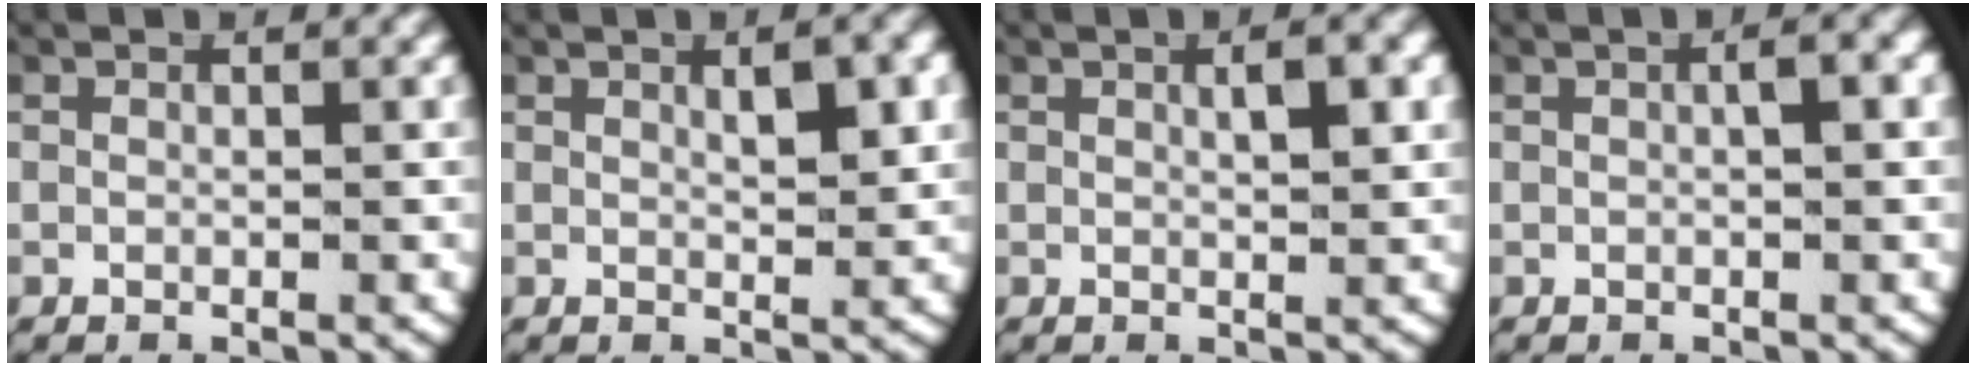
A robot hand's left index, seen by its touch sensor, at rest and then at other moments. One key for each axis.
{"total": 2.3, "fx": 0.9, "fy": 0.7, "fz": 2.0, "tx": -0.028, "ty": -0.003, "tz": 0.017}
{"total": 2.2, "fx": 0.7, "fy": 0.6, "fz": 2.0, "tx": -0.024, "ty": 0.003, "tz": 0.013}
{"total": 1.8, "fx": 0.4, "fy": 0.3, "fz": 1.7, "tx": -0.020, "ty": 0.009, "tz": 0.006}